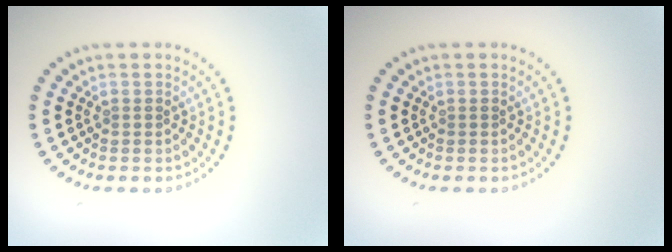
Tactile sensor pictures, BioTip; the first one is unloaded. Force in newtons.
{"total": 0.0}